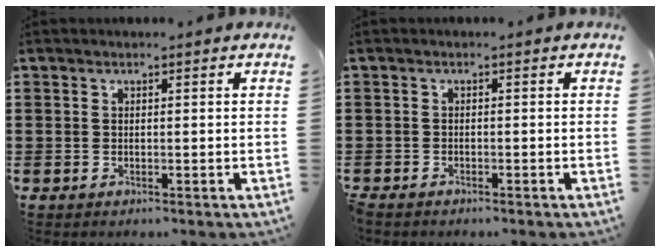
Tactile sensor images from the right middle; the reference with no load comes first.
{"total": 0.7, "force": [-0.7, 0.1, 0.1], "torque": [-0.006, -0.002, -0.014]}